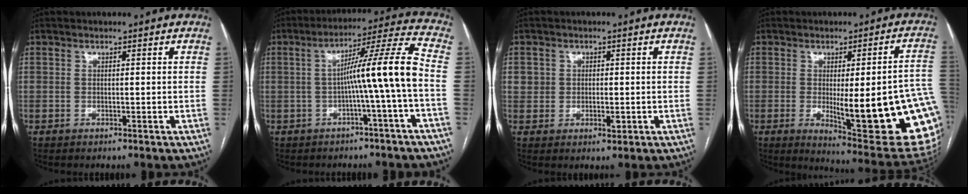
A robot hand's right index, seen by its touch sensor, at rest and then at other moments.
{"total": 10.6, "force": [-1.8, -1.9, 10.3], "torque": [-0.159, 0.026, -0.026]}
{"total": 3.3, "force": [0.1, 2.8, 1.8], "torque": [-0.023, 0.004, 0.006]}
{"total": 23.7, "force": [-4.1, 3.6, 23.1], "torque": [-0.196, -0.017, -0.039]}